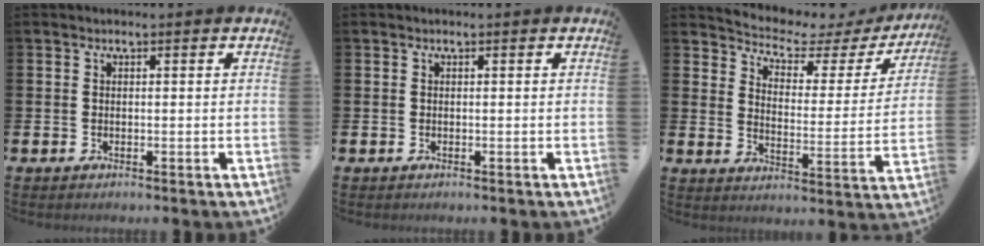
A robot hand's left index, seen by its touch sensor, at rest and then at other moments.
{"total": 0.0}
{"total": 4.1, "force": [3.6, 1.6, 1.1], "torque": [-0.052, -0.029, 0.052]}